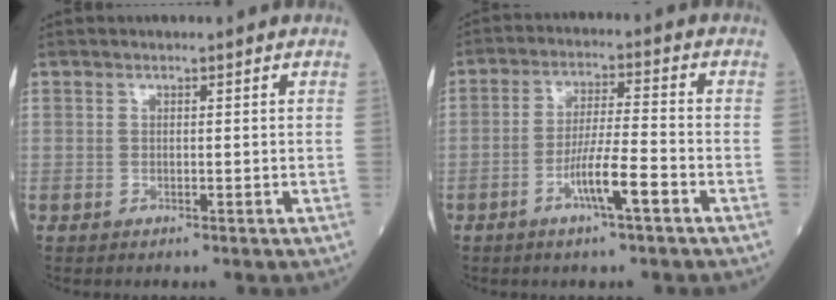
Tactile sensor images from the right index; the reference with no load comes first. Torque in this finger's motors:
{"motor_torque": [0.83, -0.60, 0.56, 0.16]}